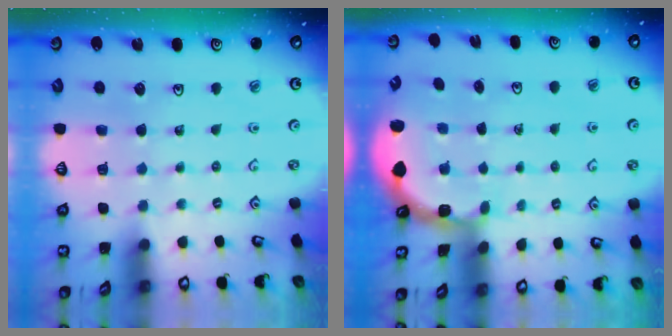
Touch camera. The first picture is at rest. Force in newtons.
{"total": 1.8, "press": 1.8, "slide": 0.3}